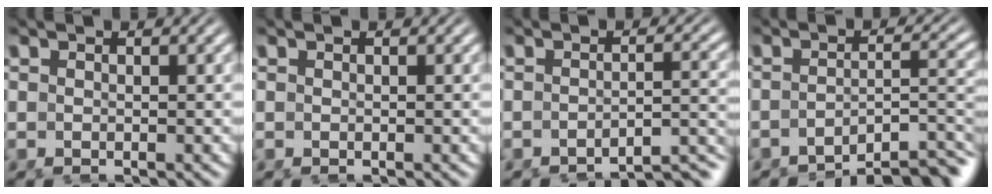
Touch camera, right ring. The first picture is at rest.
{"total": 0.0}
{"total": 5.6, "force": [-5.3, 0.5, 1.8], "torque": [-0.014, -0.013, -0.078]}
{"total": 8.4, "force": [-6.9, 1.9, 4.3], "torque": [-0.033, -0.016, -0.098]}